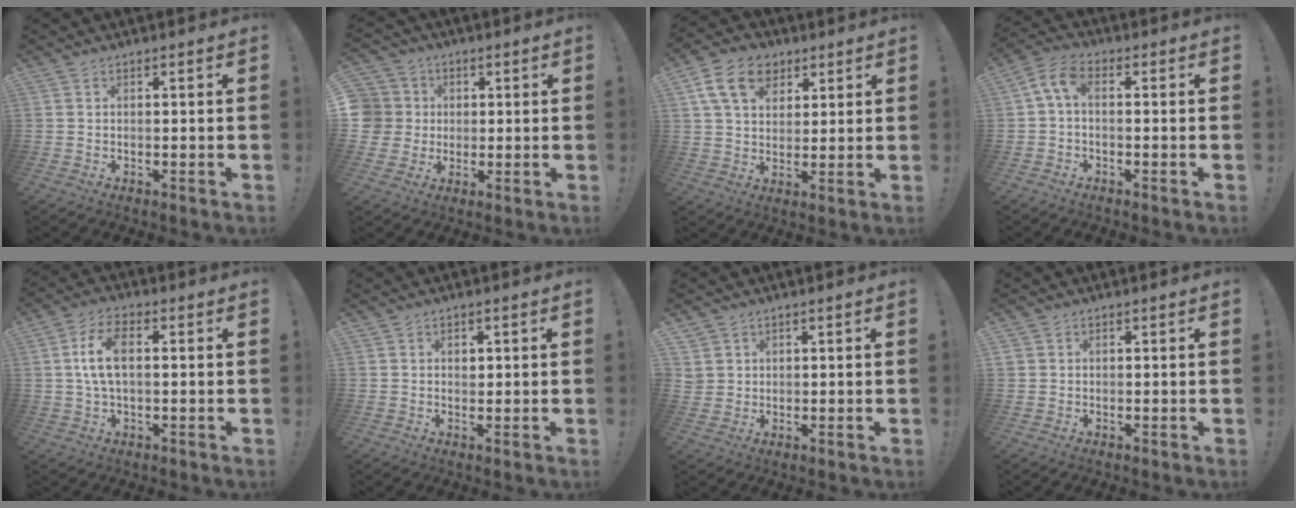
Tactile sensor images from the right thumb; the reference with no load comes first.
{"total": 8.5, "force": [0.8, 8.2, 2.0], "torque": [-0.035, 0.000, 0.019]}
{"total": 13.7, "force": [6.3, 9.7, 7.3], "torque": [-0.115, -0.018, 0.123]}
{"total": 5.5, "force": [0.4, 2.7, 4.8], "torque": [-0.109, 0.002, 0.009]}
{"total": 8.8, "force": [1.1, 4.4, 7.5], "torque": [-0.147, 0.002, 0.018]}
{"total": 1.3, "force": [0.4, 1.1, 0.4], "torque": [0.003, -0.003, 0.004]}
{"total": 3.0, "force": [1.5, 2.5, 0.4], "torque": [-0.001, -0.008, 0.029]}
{"total": 1.1, "force": [0.3, 1.1, 0.0], "torque": [0.002, 0.003, 0.006]}